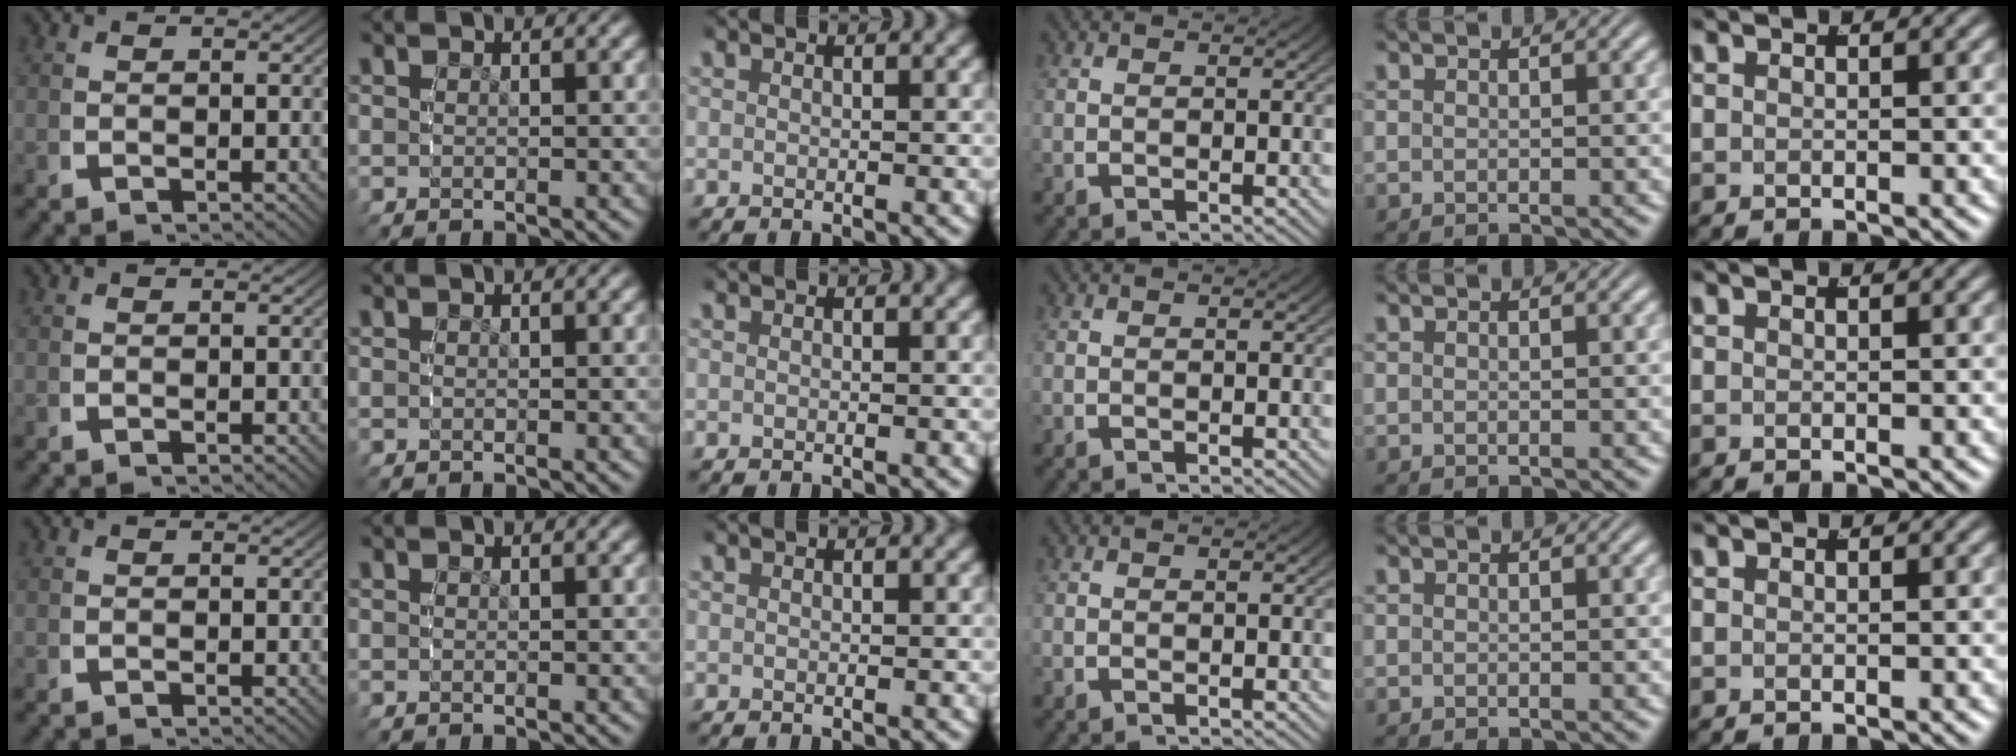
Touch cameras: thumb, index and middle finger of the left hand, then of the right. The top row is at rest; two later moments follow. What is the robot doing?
{"motion": "reach", "object": "backpack"}